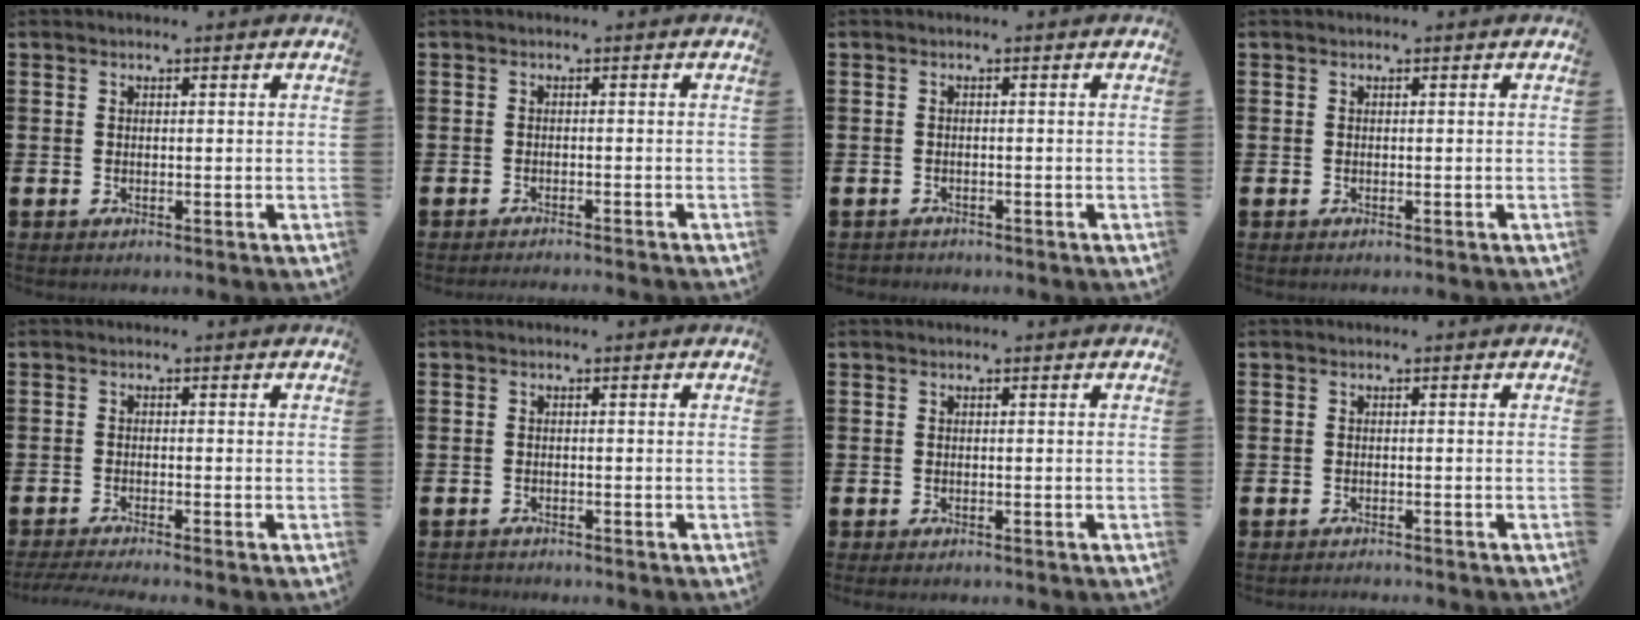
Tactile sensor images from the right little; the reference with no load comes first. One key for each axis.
{"total": 0.9, "fx": -0.9, "fy": -0.2, "fz": 0.0, "tx": 0.000, "ty": 0.000, "tz": -0.018}
{"total": 0.6, "fx": -0.5, "fy": 0.2, "fz": -0.1, "tx": -0.001, "ty": 0.001, "tz": -0.013}
{"total": 0.0}
{"total": 1.3, "fx": -1.1, "fy": 0.0, "fz": 0.7, "tx": -0.011, "ty": 0.002, "tz": -0.022}
{"total": 0.7, "fx": -0.6, "fy": 0.1, "fz": -0.1, "tx": 0.000, "ty": 0.000, "tz": -0.014}
{"total": 0.0}
{"total": 0.6, "fx": -0.6, "fy": -0.1, "fz": 0.0, "tx": 0.000, "ty": -0.001, "tz": -0.012}